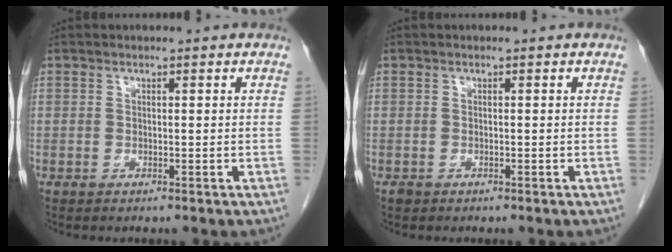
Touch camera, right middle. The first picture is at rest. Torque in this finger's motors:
{"motor_torque": [-0.18, 0.21, -0.03, 0.00]}